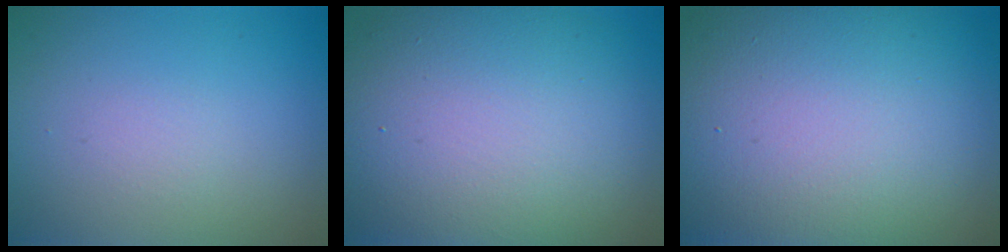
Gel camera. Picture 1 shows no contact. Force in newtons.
{"total": 14.2, "press": 14.2, "slide": 1.0}
{"total": 19.4, "press": 19.4, "slide": 1.2}